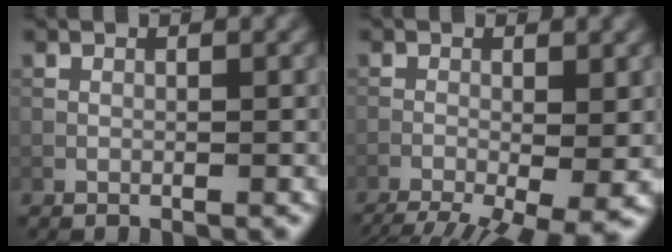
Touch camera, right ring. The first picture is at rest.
{"total": 9.8, "force": [-6.2, 3.3, 6.8], "torque": [-0.108, -0.028, -0.080]}